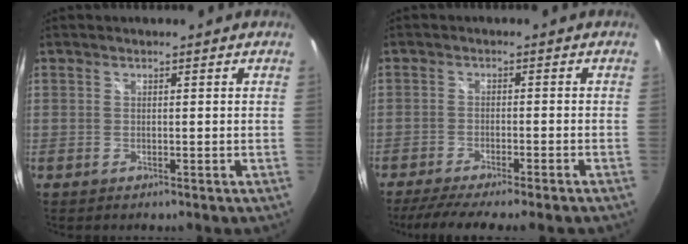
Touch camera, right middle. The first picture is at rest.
{"total": 9.8, "force": [-8.3, -0.1, 5.1], "torque": [-0.109, -0.026, -0.126]}